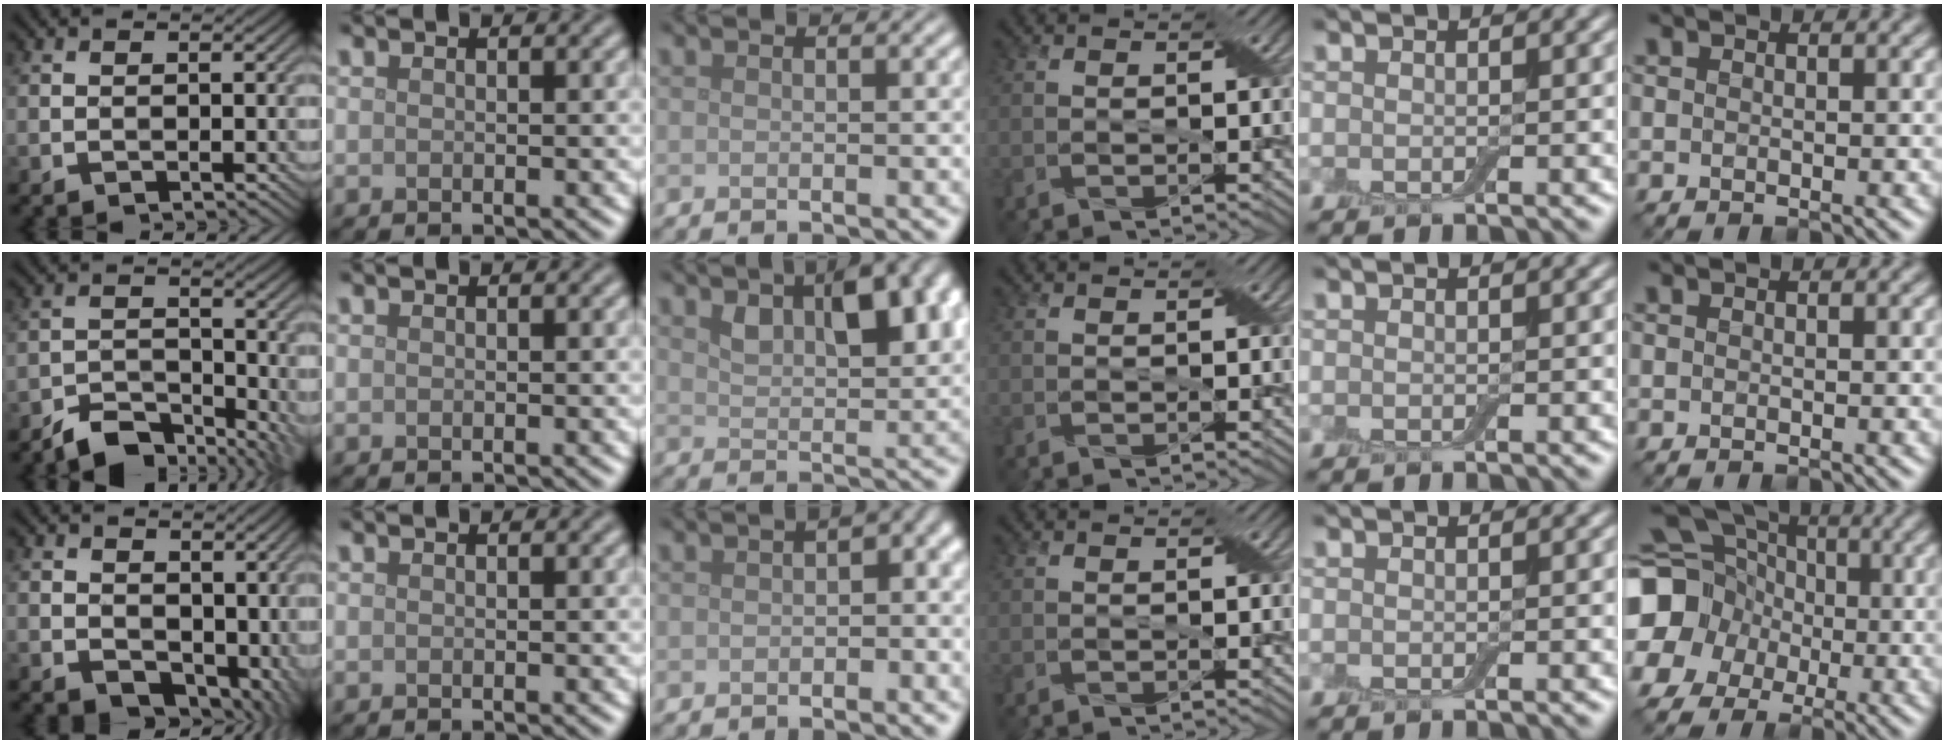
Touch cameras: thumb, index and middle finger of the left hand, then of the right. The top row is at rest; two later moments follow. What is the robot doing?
{"motion": "close", "object": "airpods case & airpods"}